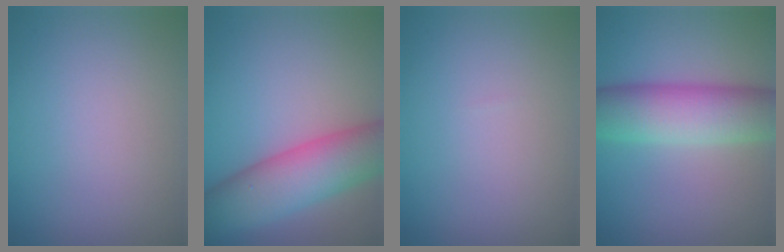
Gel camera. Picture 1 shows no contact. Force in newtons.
{"total": 8.7, "press": 8.7, "slide": 0.4}
{"total": 0.0}
{"total": 8.5, "press": 8.5, "slide": 0.2}